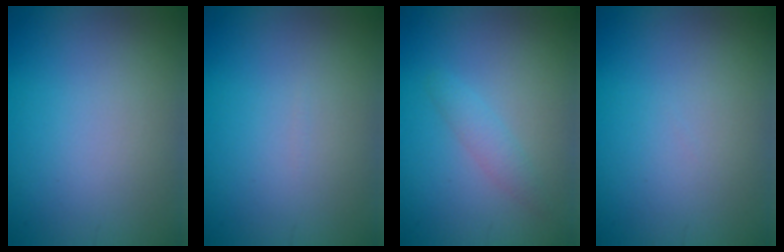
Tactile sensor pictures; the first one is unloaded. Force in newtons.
{"total": 0.0}
{"total": 1.6, "press": 1.6, "slide": 0.2}
{"total": 0.0}